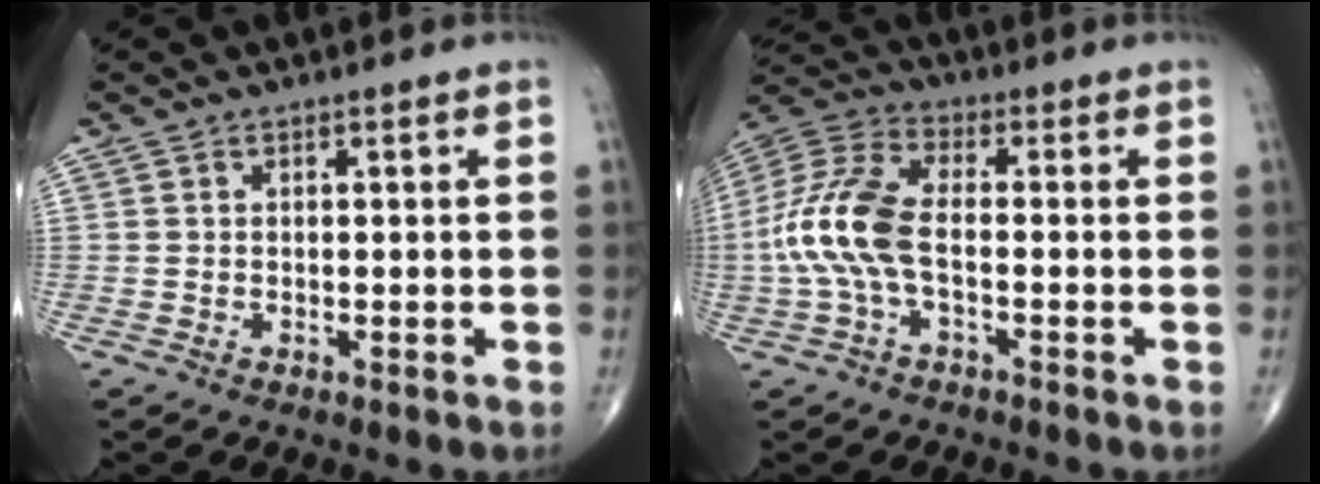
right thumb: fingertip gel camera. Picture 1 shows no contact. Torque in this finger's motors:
{"motor_torque": [-0.06, 0.84, 1.30, -0.35, 0.17]}